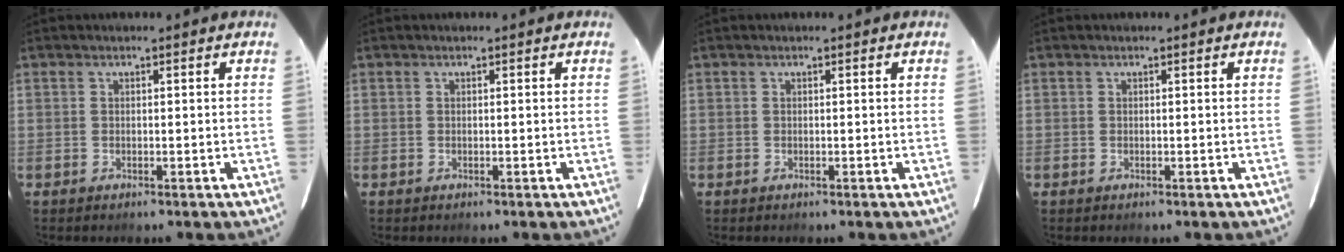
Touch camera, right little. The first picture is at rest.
{"total": 0.0}
{"total": 0.0}
{"total": 0.0}